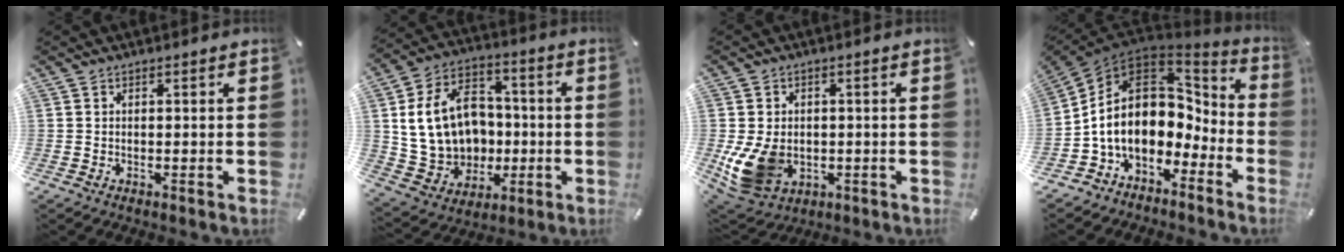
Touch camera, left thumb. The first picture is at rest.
{"total": 18.0, "force": [0.2, 15.1, 9.7], "torque": [-0.186, 0.013, 0.021]}
{"total": 11.0, "force": [-1.7, 8.7, 6.5], "torque": [-0.146, 0.000, -0.027]}
{"total": 16.2, "force": [-0.6, 12.2, 10.7], "torque": [-0.211, -0.009, -0.010]}